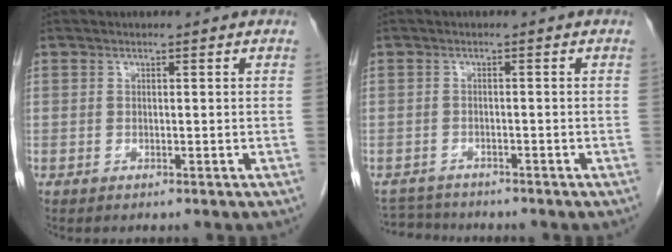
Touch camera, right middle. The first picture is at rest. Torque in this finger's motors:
{"motor_torque": [-0.62, -0.30, -0.07, -0.04]}